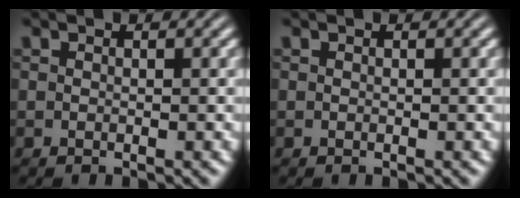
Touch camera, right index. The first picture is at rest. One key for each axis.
{"total": 0.0}